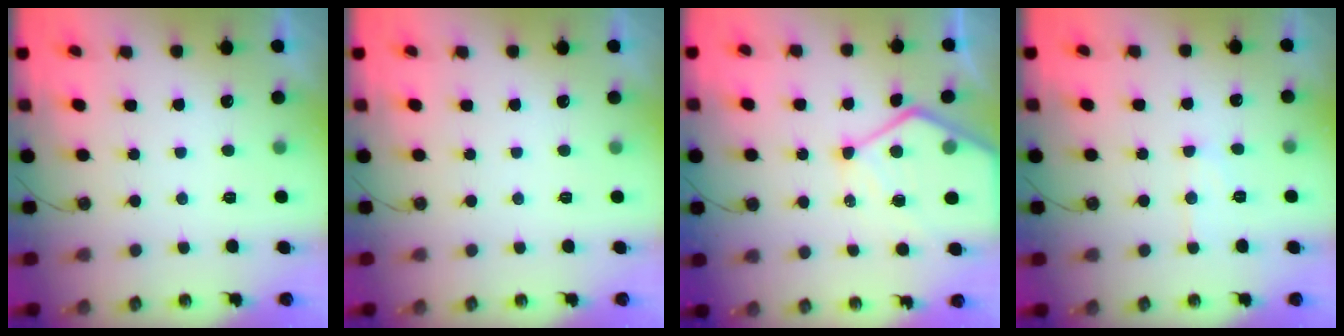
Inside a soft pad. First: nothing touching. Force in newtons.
{"total": 0.0}
{"total": 13.4, "press": 13.3, "slide": 1.3}
{"total": 7.6, "press": 7.6, "slide": 0.3}